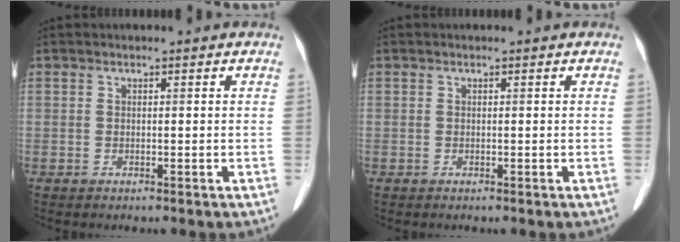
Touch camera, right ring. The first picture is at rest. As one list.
[{"total": 0.0}]